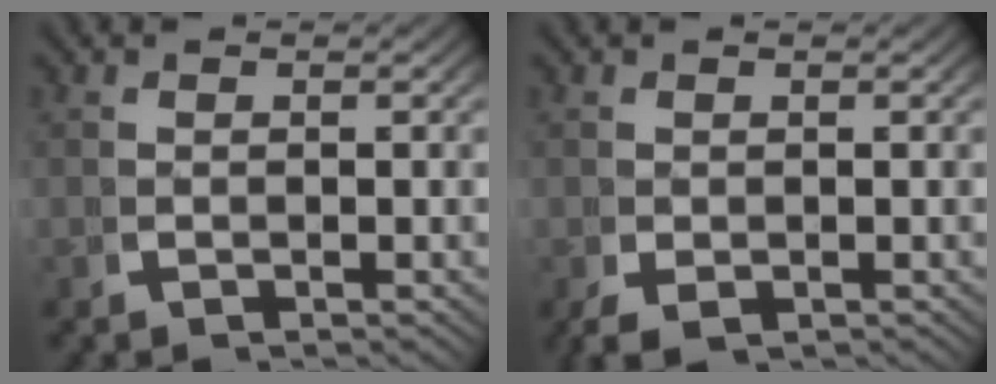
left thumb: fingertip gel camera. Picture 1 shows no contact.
{"total": 1.8, "force": [-0.6, 1.2, 1.1], "torque": [-0.031, -0.017, 0.002]}